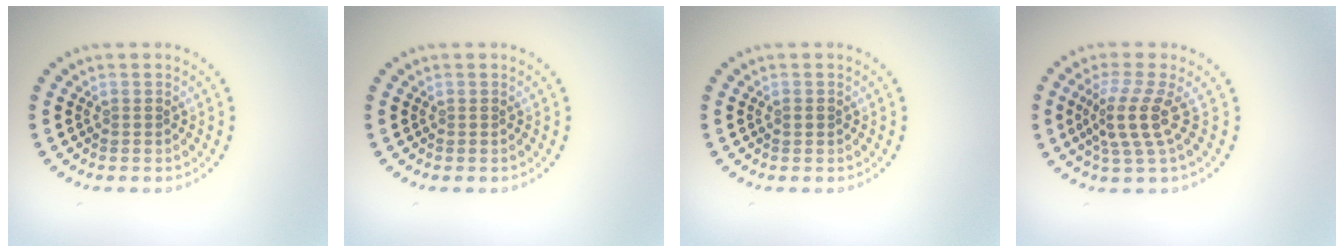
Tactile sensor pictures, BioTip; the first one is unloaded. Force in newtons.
{"total": 0.0}
{"total": 0.6, "press": 0.6, "slide": 0.1}
{"total": 3.5, "press": 2.5, "slide": 2.5}